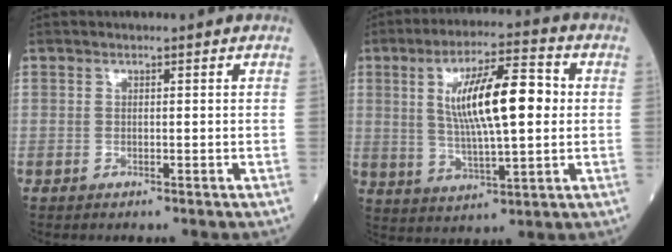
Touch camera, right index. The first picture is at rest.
{"total": 13.5, "force": [2.1, 2.7, 13.1], "torque": [-0.232, 0.015, 0.035]}